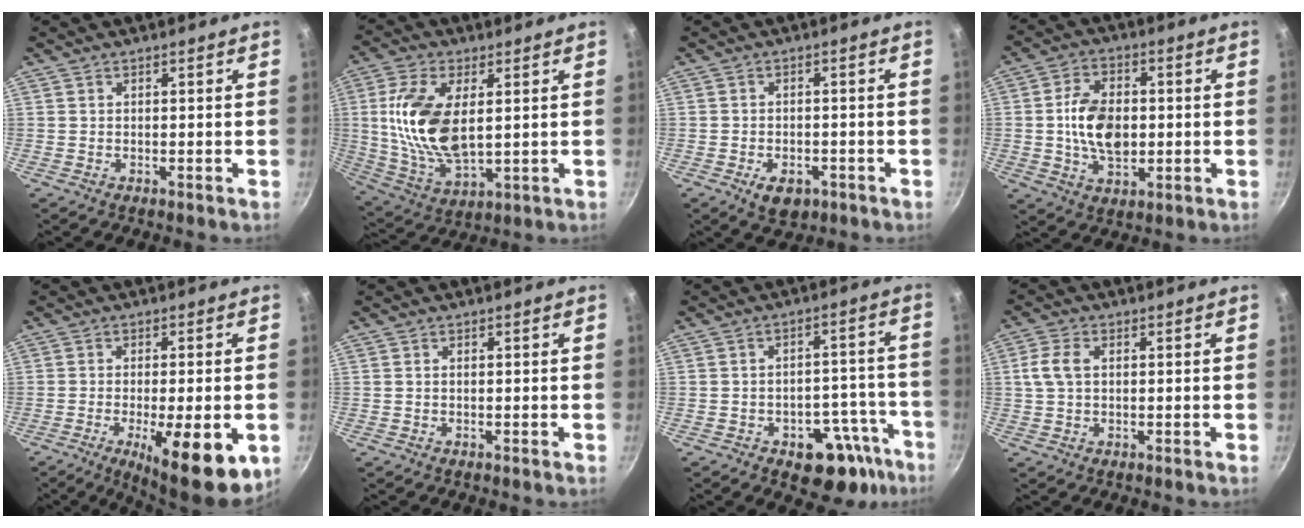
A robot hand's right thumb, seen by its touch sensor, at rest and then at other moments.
{"total": 16.2, "force": [2.3, 8.2, 13.8], "torque": [-0.278, -0.013, 0.053]}
{"total": 5.0, "force": [-2.4, 3.1, 3.0], "torque": [-0.040, 0.010, -0.032]}
{"total": 11.5, "force": [-0.1, 7.3, 8.8], "torque": [-0.137, 0.006, -0.001]}
{"total": 16.0, "force": [-5.6, 4.9, 14.2], "torque": [-0.168, -0.012, -0.067]}
{"total": 0.0}
{"total": 12.5, "force": [-7.3, 6.6, 7.6], "torque": [-0.058, 0.063, -0.094]}
{"total": 4.7, "force": [0.7, 3.0, 3.6], "torque": [-0.085, 0.010, 0.012]}